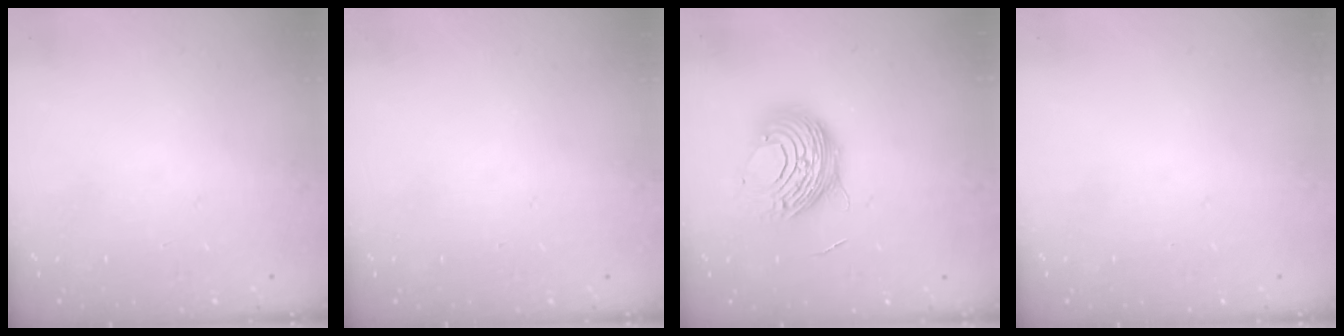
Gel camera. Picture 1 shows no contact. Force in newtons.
{"total": 0.0}
{"total": 11.0, "press": 11.0, "slide": 0.6}
{"total": 0.0}